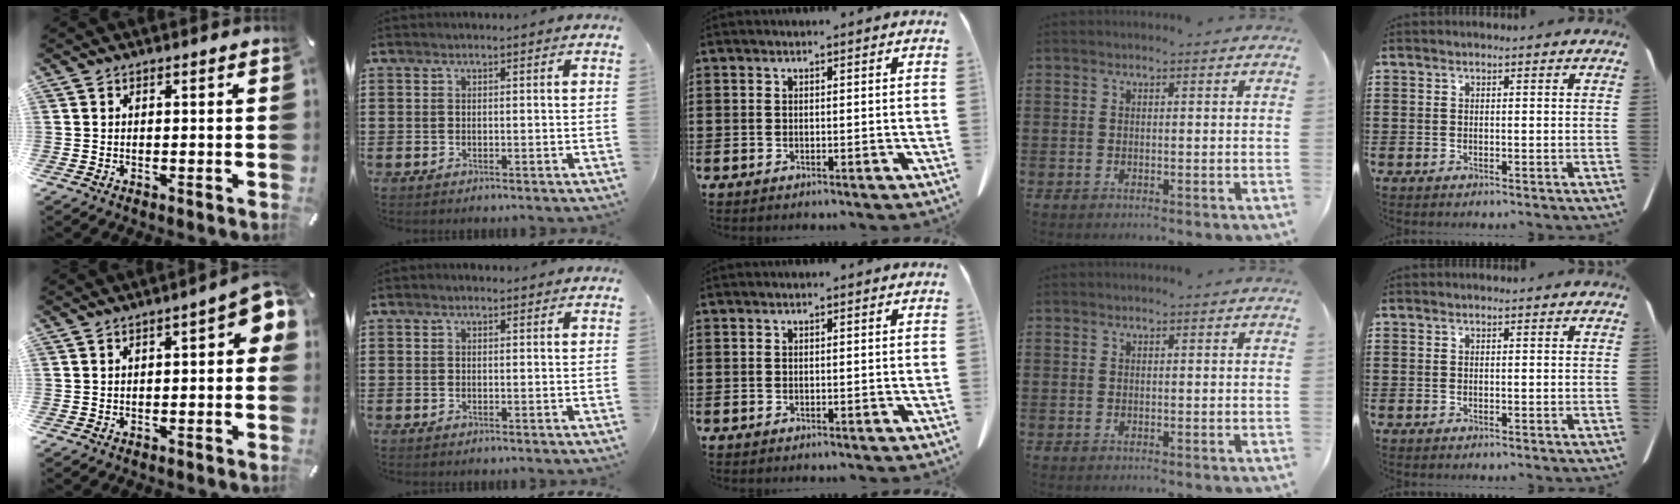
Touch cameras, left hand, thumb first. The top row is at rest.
{"thumb": {"total": 5.5, "force": [-0.1, 2.3, 5.0], "torque": [-0.065, 0.000, -0.003]}, "index": {"total": 0.5, "force": [0.2, 0.3, 0.3], "torque": [-0.007, 0.003, 0.005]}}